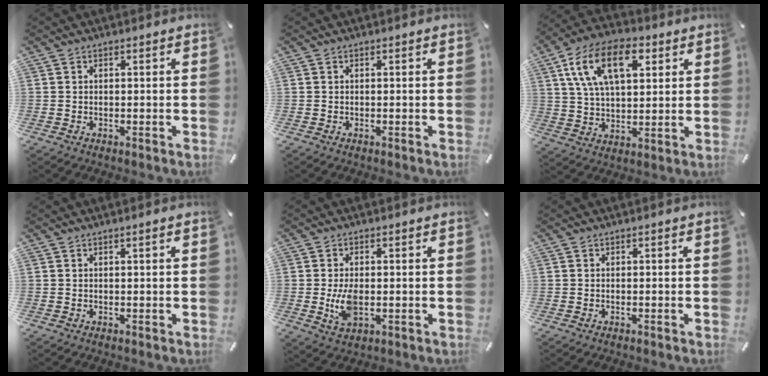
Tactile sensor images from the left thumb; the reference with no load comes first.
{"total": 0.0}
{"total": 16.0, "force": [6.6, 8.8, 11.5], "torque": [-0.229, -0.001, 0.116]}
{"total": 0.8, "force": [0.3, 0.0, 0.8], "torque": [-0.012, 0.000, 0.004]}
{"total": 6.3, "force": [-0.3, 3.5, 5.2], "torque": [-0.112, -0.007, -0.009]}
{"total": 0.0}